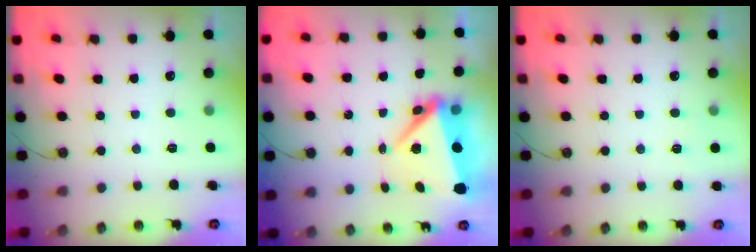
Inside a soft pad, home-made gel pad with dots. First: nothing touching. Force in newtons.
{"total": 8.9, "press": 8.9, "slide": 0.8}
{"total": 2.5, "press": 2.4, "slide": 0.4}